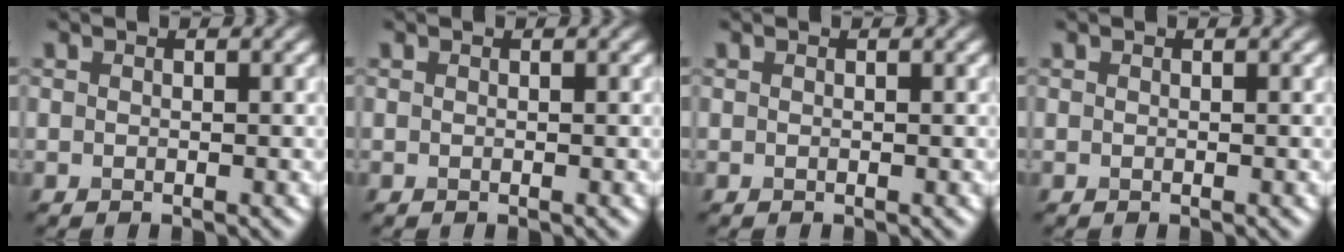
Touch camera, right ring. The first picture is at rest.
{"total": 0.0}
{"total": 0.0}
{"total": 0.0}